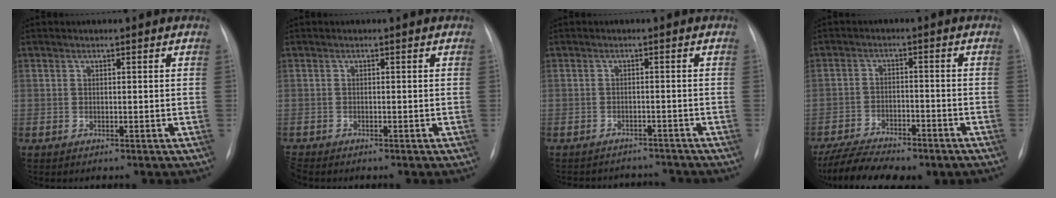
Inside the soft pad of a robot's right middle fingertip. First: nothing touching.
{"total": 1.3, "force": [-1.2, 0.2, 0.2], "torque": [-0.005, -0.005, -0.020]}
{"total": 7.5, "force": [-7.1, 2.1, 0.5], "torque": [-0.006, 0.014, -0.085]}
{"total": 12.2, "force": [-9.8, 3.9, 6.2], "torque": [-0.106, -0.002, -0.147]}